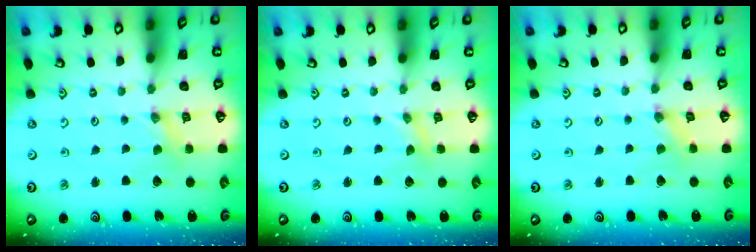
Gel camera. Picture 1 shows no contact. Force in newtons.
{"total": 0.0}
{"total": 0.0}